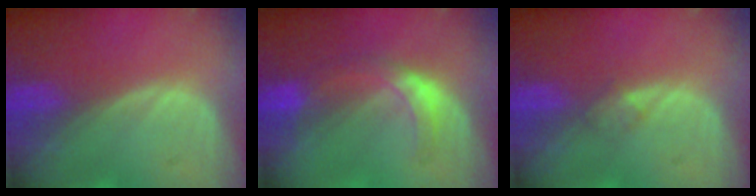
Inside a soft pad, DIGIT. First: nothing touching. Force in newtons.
{"total": 5.8, "press": 5.1, "slide": 2.7}
{"total": 1.4, "press": 1.4, "slide": 0.1}